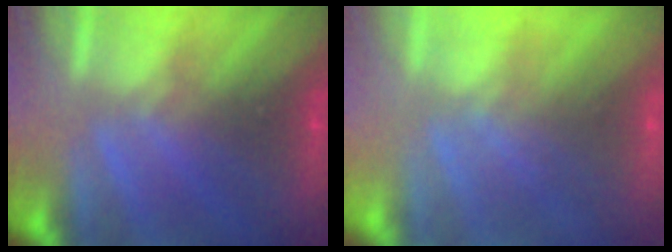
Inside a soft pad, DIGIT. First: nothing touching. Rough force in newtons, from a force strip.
{"total": 7.4}